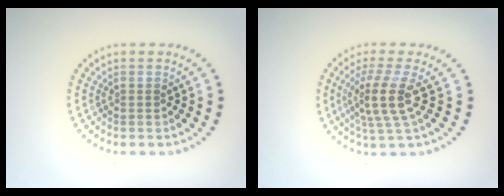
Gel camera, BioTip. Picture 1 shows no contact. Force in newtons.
{"total": 3.7, "press": 2.9, "slide": 2.2}